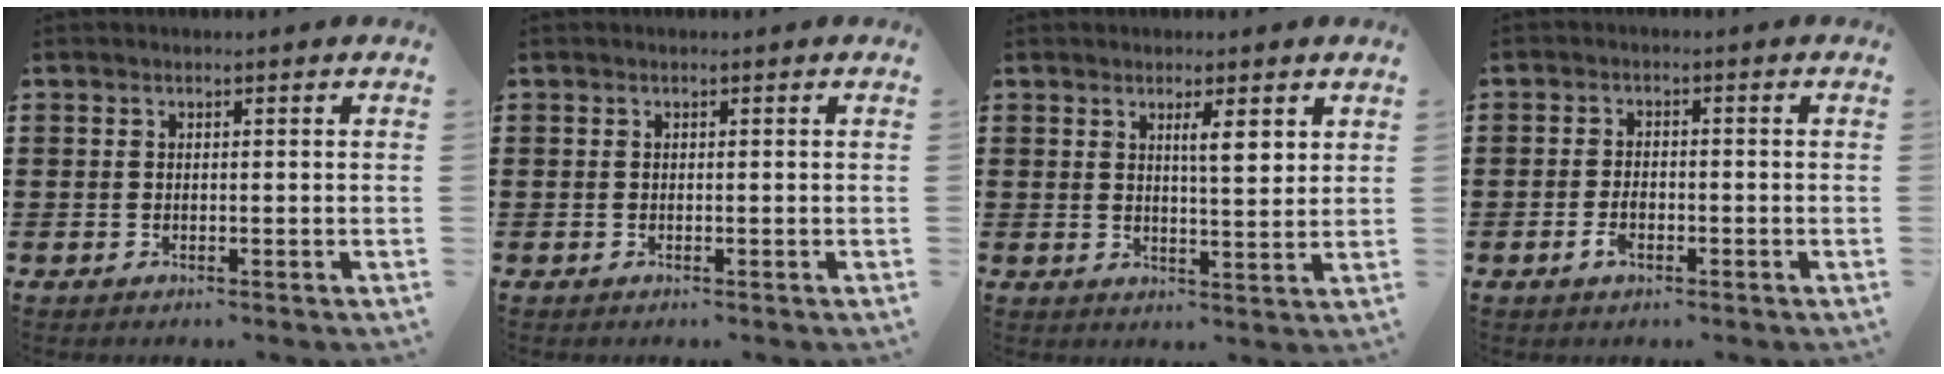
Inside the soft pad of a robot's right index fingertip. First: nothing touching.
{"total": 0.0}
{"total": 4.1, "force": [1.9, 0.7, 3.5], "torque": [-0.058, -0.005, 0.027]}
{"total": 2.4, "force": [-1.1, 1.0, 1.9], "torque": [-0.044, -0.004, -0.022]}